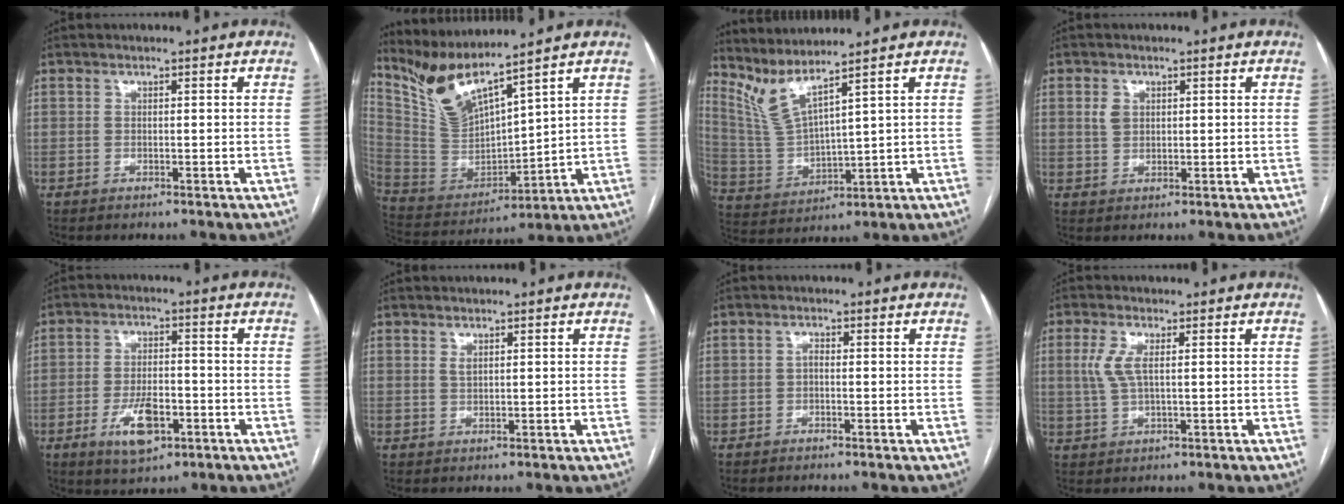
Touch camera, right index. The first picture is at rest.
{"total": 10.8, "force": [9.8, -0.3, 4.6], "torque": [-0.106, -0.011, 0.209]}
{"total": 7.0, "force": [6.0, -1.3, 3.4], "torque": [-0.088, -0.014, 0.138]}
{"total": 2.4, "force": [0.8, 1.9, 1.3], "torque": [-0.029, 0.005, 0.019]}
{"total": 7.7, "force": [-3.3, 3.2, 6.2], "torque": [-0.117, -0.003, -0.052]}
{"total": 0.8, "force": [0.6, 0.3, 0.6], "torque": [-0.012, -0.002, 0.012]}
{"total": 0.8, "force": [-0.4, 0.3, 0.6], "torque": [-0.011, 0.004, -0.011]}
{"total": 4.1, "force": [0.9, 1.2, 3.8], "torque": [-0.098, 0.004, 0.020]}